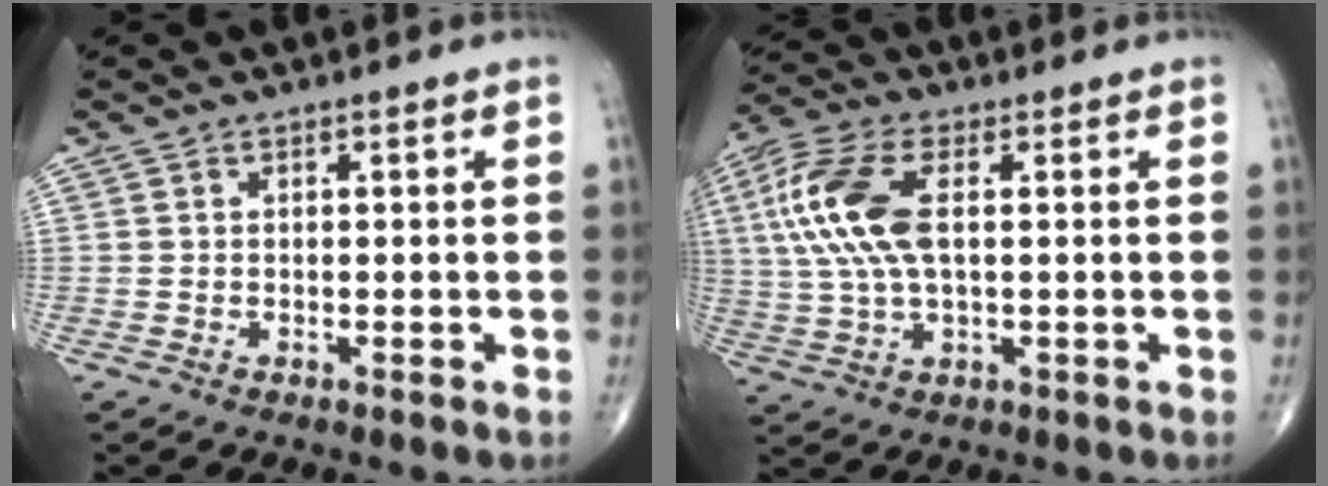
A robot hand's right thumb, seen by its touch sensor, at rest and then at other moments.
{"total": 13.4, "force": [2.4, 6.3, 11.6], "torque": [-0.272, 0.011, 0.047]}